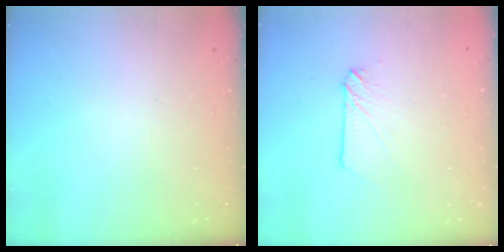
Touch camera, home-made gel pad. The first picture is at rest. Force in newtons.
{"total": 4.8, "press": 4.7, "slide": 0.6}